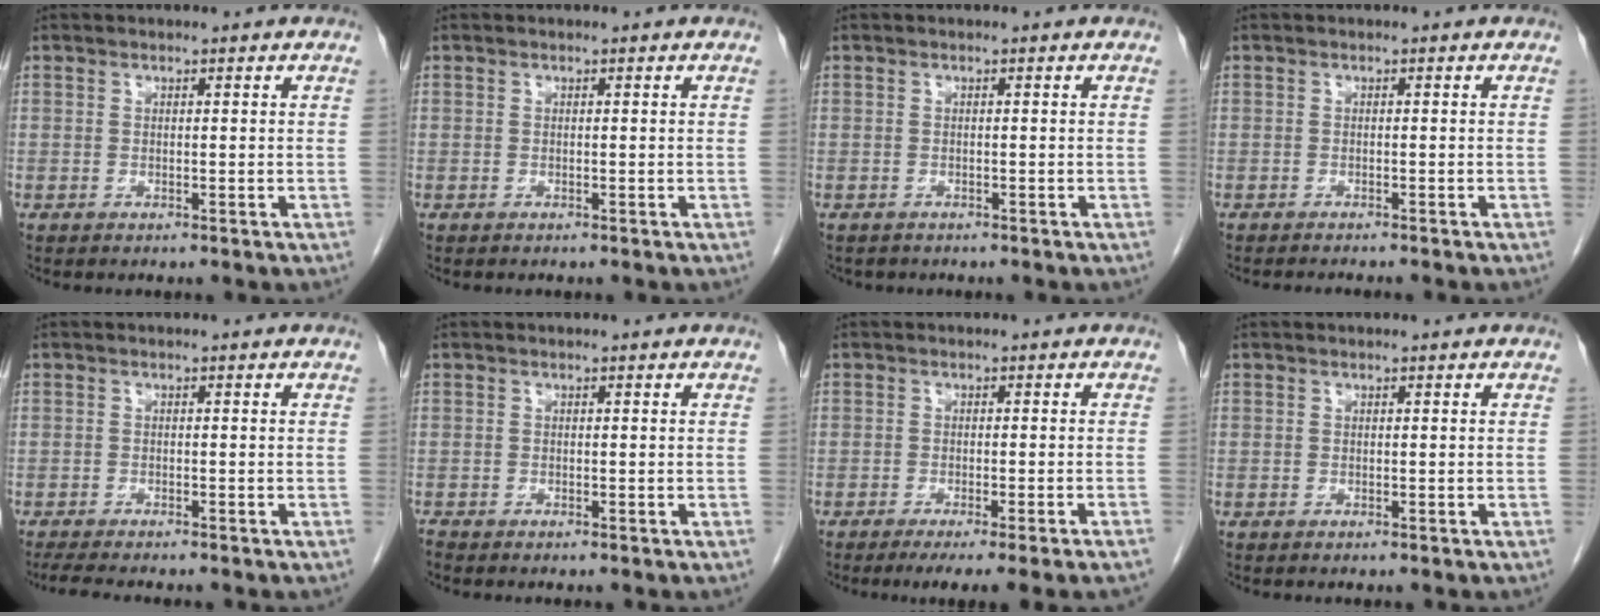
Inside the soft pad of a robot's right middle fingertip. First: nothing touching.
{"total": 0.0}
{"total": 1.3, "force": [-1.1, 0.7, 0.2], "torque": [-0.014, -0.001, -0.015]}
{"total": 3.9, "force": [-3.5, 0.2, 1.7], "torque": [-0.018, -0.003, -0.043]}
{"total": 5.1, "force": [-4.4, 0.4, 2.6], "torque": [-0.043, -0.016, -0.068]}
{"total": 0.5, "force": [-0.5, 0.0, 0.0], "torque": [-0.006, -0.003, -0.011]}
{"total": 9.0, "force": [-7.2, -1.0, 5.3], "torque": [-0.046, -0.017, -0.100]}
{"total": 0.0}